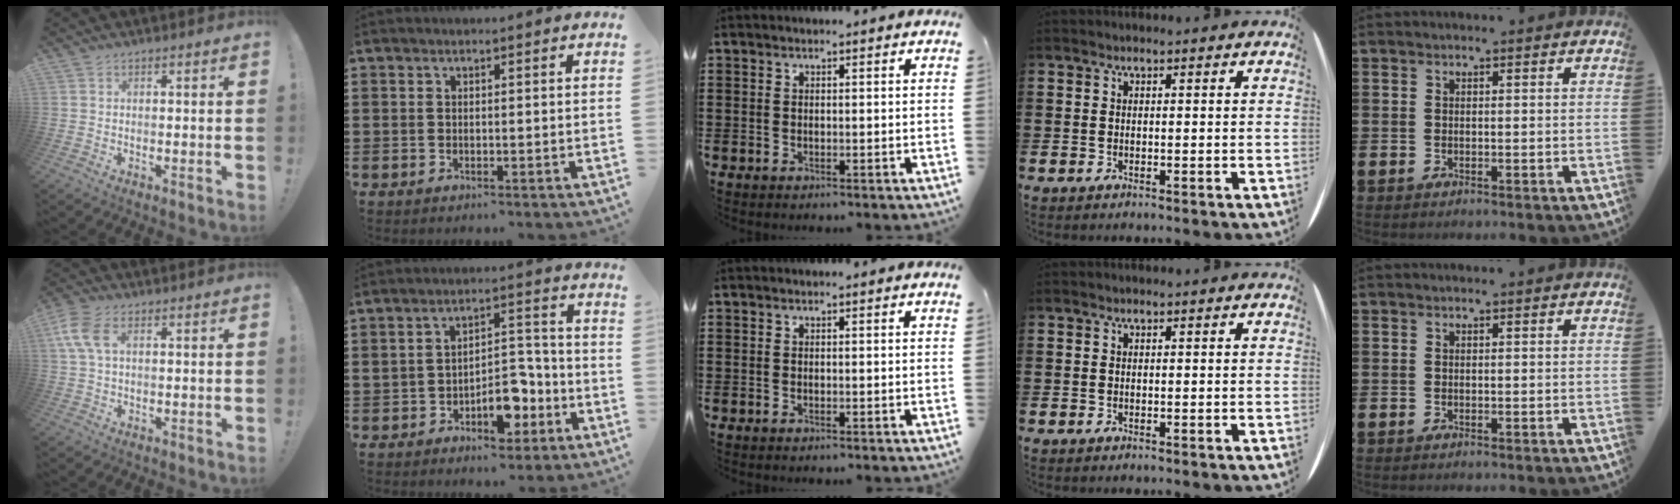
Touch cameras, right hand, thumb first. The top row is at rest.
{"thumb": {"total": 7.9, "force": [2.1, 4.5, 6.1], "torque": [-0.134, 0.008, 0.041]}, "index": {"total": 7.8, "force": [-3.9, 4.4, 5.2], "torque": [-0.074, 0.020, -0.066]}}